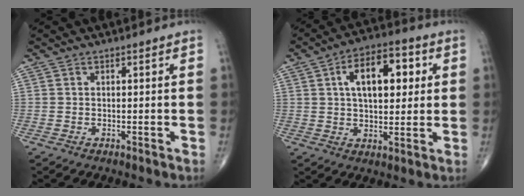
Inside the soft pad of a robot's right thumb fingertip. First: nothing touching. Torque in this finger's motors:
{"motor_torque": [0.40, 3.13, 1.46, 0.44, 0.14]}